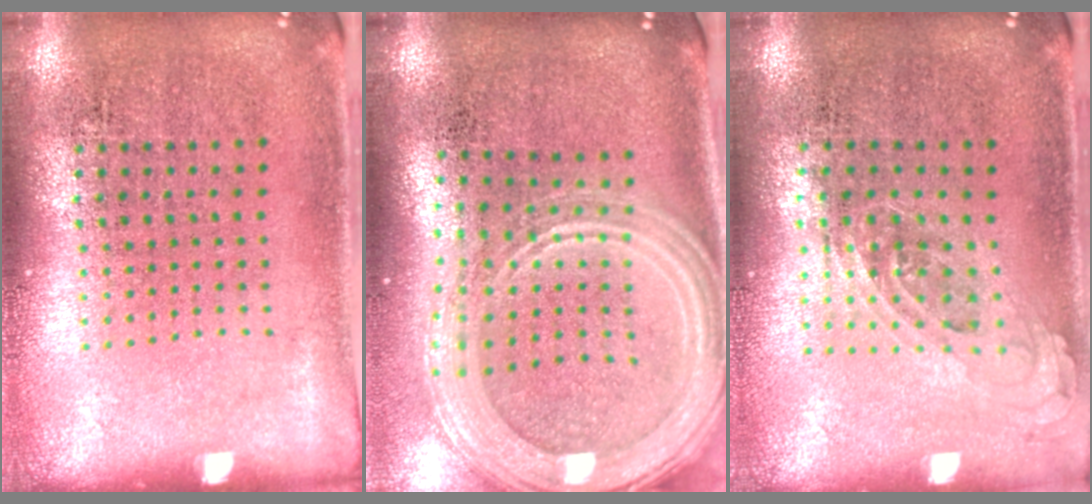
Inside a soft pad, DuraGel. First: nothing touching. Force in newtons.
{"total": 2.7, "press": 2.3, "slide": 1.5}
{"total": 0.8, "press": 0.7, "slide": 0.4}